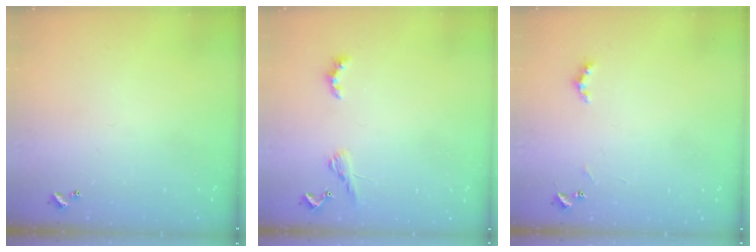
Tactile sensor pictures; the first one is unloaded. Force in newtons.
{"total": 1.9, "press": 1.8, "slide": 0.5}
{"total": 2.6, "press": 2.5, "slide": 0.6}